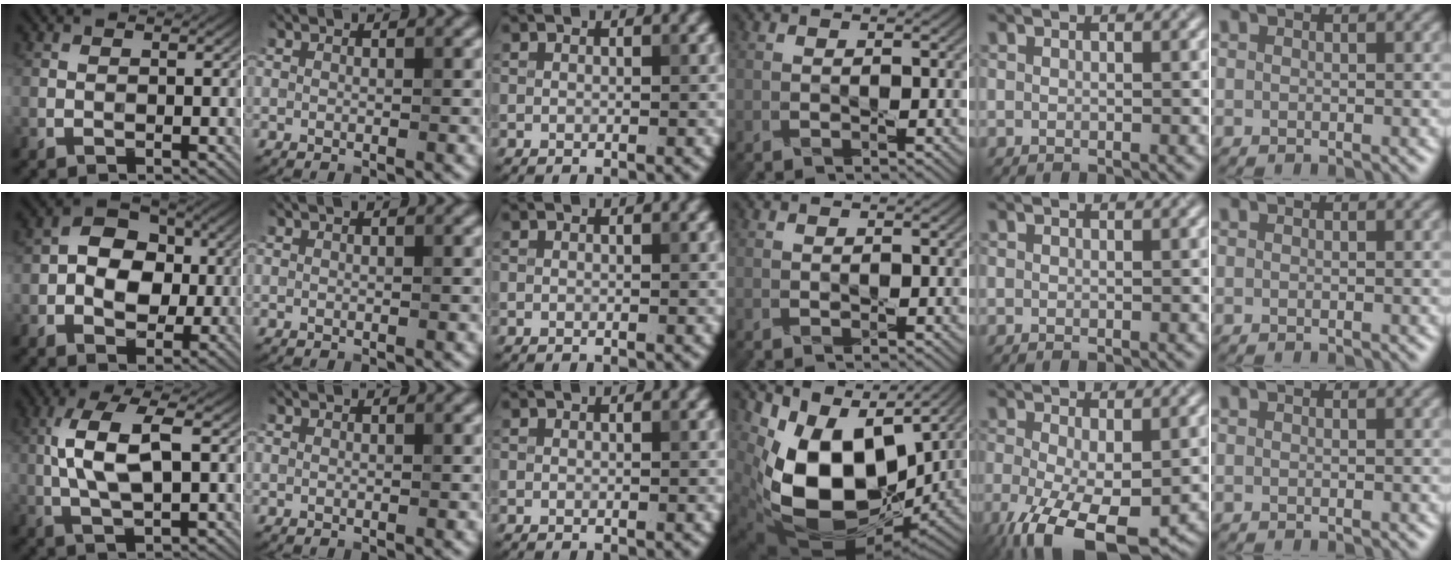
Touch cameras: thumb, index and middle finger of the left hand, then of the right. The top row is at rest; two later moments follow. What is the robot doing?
{"motion": "peel", "object": "envelope seal"}